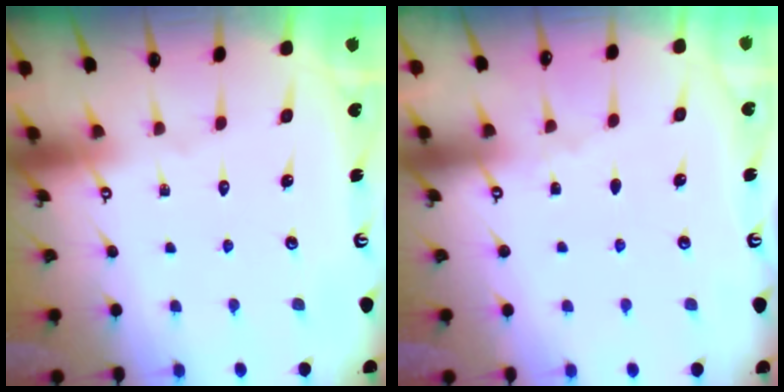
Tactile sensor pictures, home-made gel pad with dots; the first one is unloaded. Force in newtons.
{"total": 2.6, "press": 2.6, "slide": 0.3}